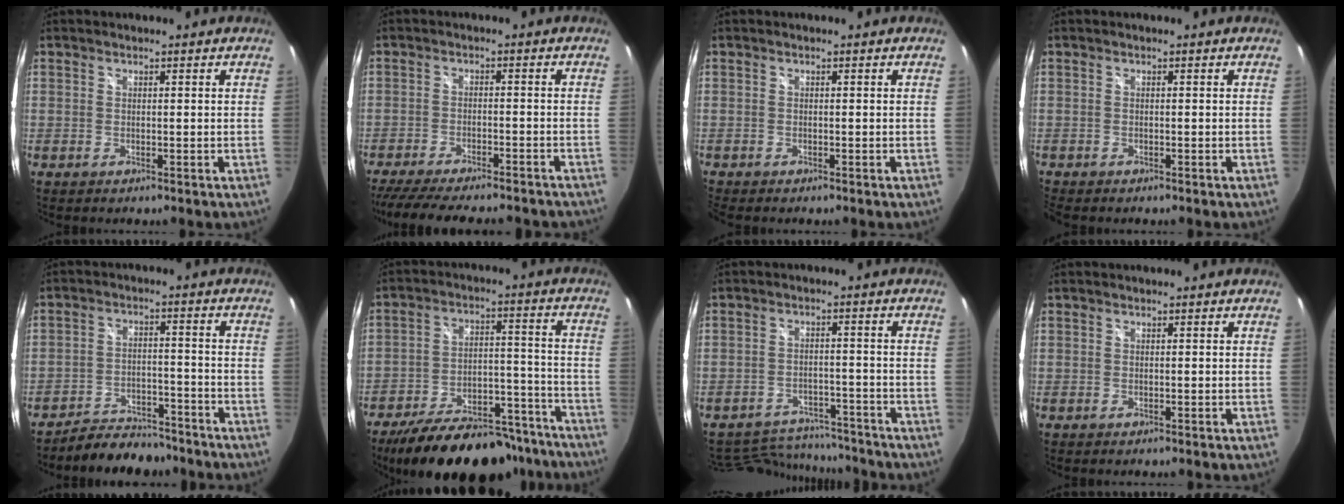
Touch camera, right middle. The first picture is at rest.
{"total": 20.1, "force": [-17.1, 4.6, 9.4], "torque": [-0.188, -0.032, -0.243]}
{"total": 1.0, "force": [-0.9, 0.1, 0.3], "torque": [-0.008, -0.007, -0.018]}
{"total": 1.6, "force": [-1.5, 0.4, 0.4], "torque": [-0.010, -0.012, -0.028]}
{"total": 9.4, "force": [-8.5, 3.1, 2.4], "torque": [-0.064, 0.008, -0.123]}
{"total": 25.3, "force": [-20.4, 10.1, 11.0], "torque": [-0.196, 0.015, -0.266]}
{"total": 12.9, "force": [-11.7, 4.8, 2.8], "torque": [-0.075, 0.018, -0.156]}
{"total": 0.0}